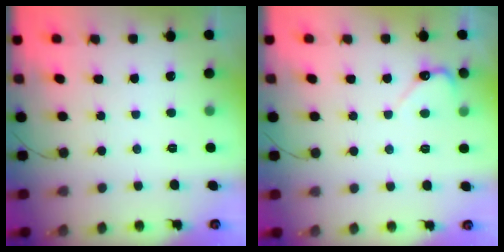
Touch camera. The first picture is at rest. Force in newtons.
{"total": 3.3, "press": 3.3, "slide": 0.3}